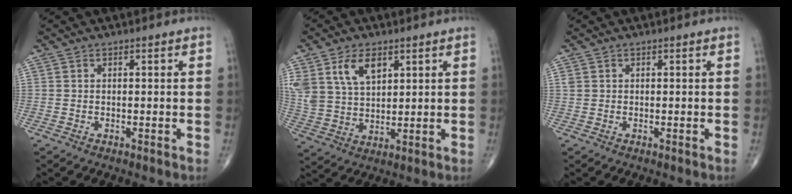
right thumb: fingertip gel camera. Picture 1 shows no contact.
{"total": 10.4, "force": [5.1, 6.2, 6.5], "torque": [-0.118, -0.017, 0.110]}
{"total": 0.8, "force": [0.3, 0.7, 0.3], "torque": [-0.002, 0.004, 0.006]}